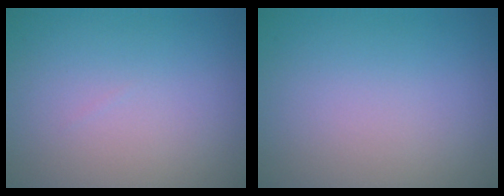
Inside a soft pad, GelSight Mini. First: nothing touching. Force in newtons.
{"total": 0.0}